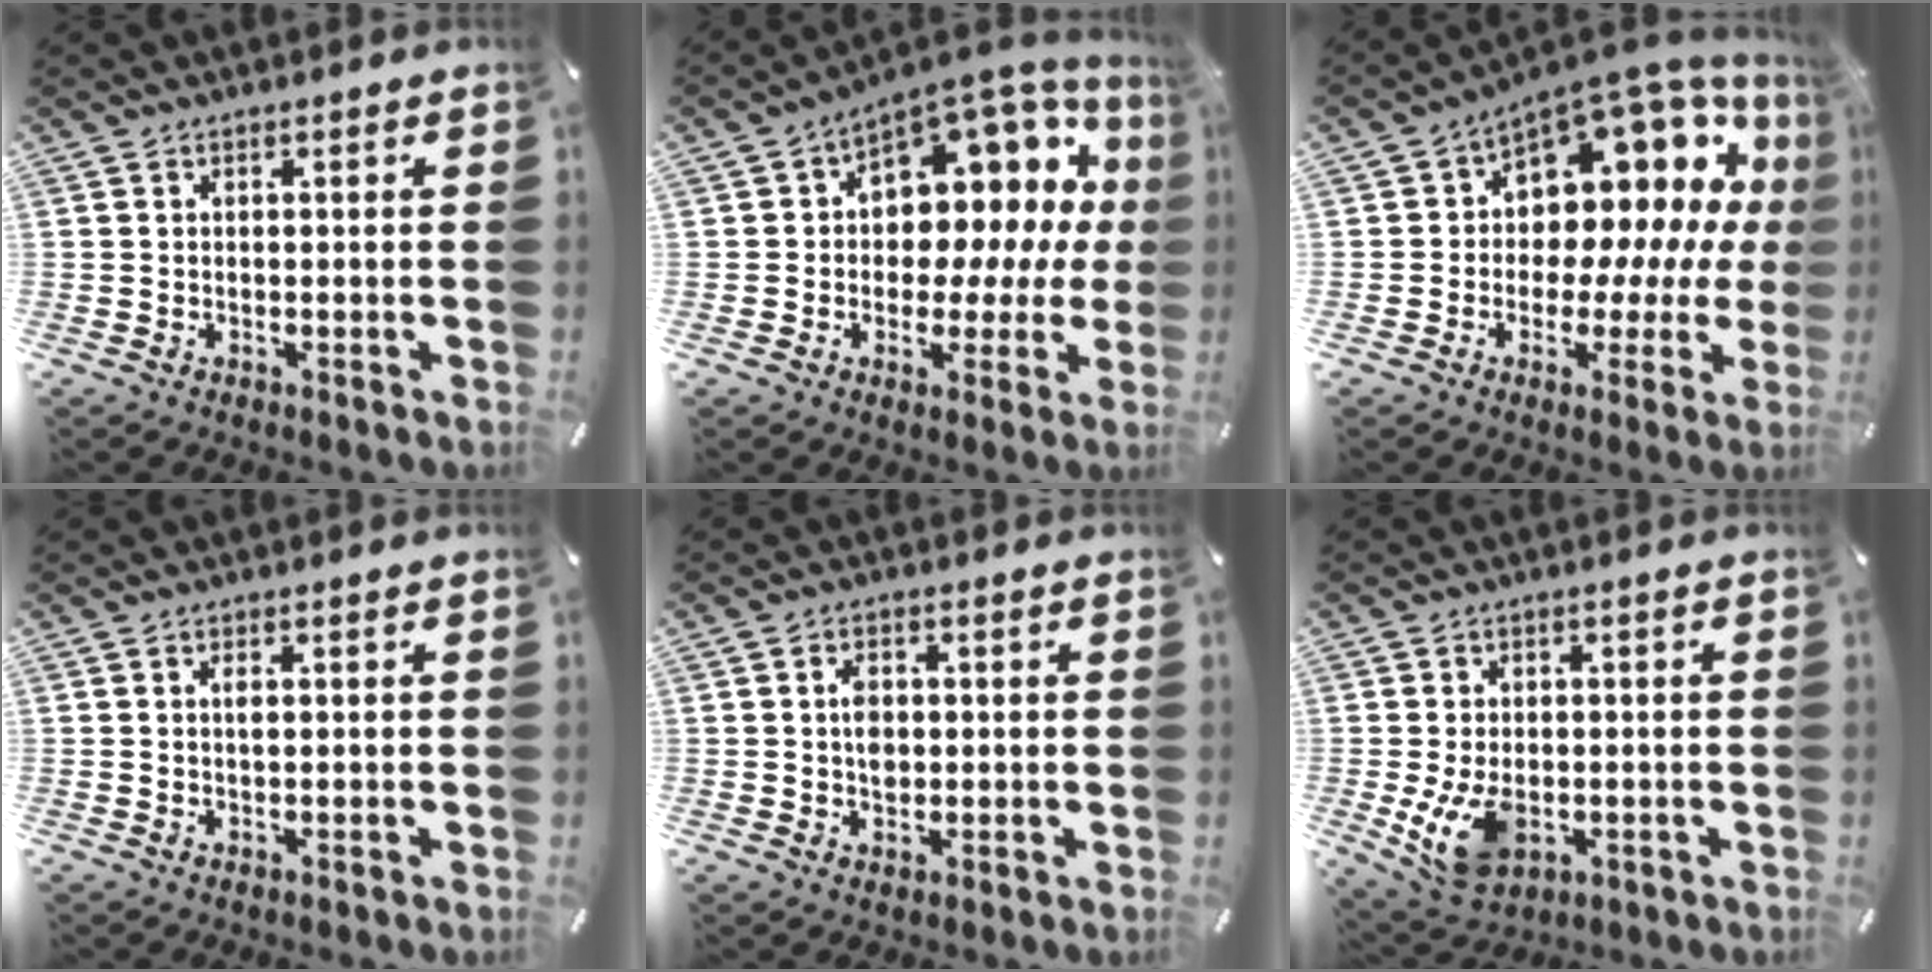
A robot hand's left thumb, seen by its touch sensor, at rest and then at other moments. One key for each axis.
{"total": 11.0, "fx": 4.3, "fy": 8.4, "fz": 5.6, "tx": -0.058, "ty": -0.067, "tz": 0.078}
{"total": 13.2, "fx": 5.9, "fy": 9.2, "fz": 7.5, "tx": -0.095, "ty": -0.078, "tz": 0.099}
{"total": 1.3, "fx": 0.2, "fy": 0.4, "fz": 1.2, "tx": -0.025, "ty": 0.000, "tz": 0.002}
{"total": 3.8, "fx": 0.3, "fy": 2.7, "fz": 2.7, "tx": -0.039, "ty": 0.001, "tz": 0.000}
{"total": 8.9, "fx": -1.7, "fy": 6.1, "fz": 6.2, "tx": -0.124, "ty": -0.004, "tz": -0.028}